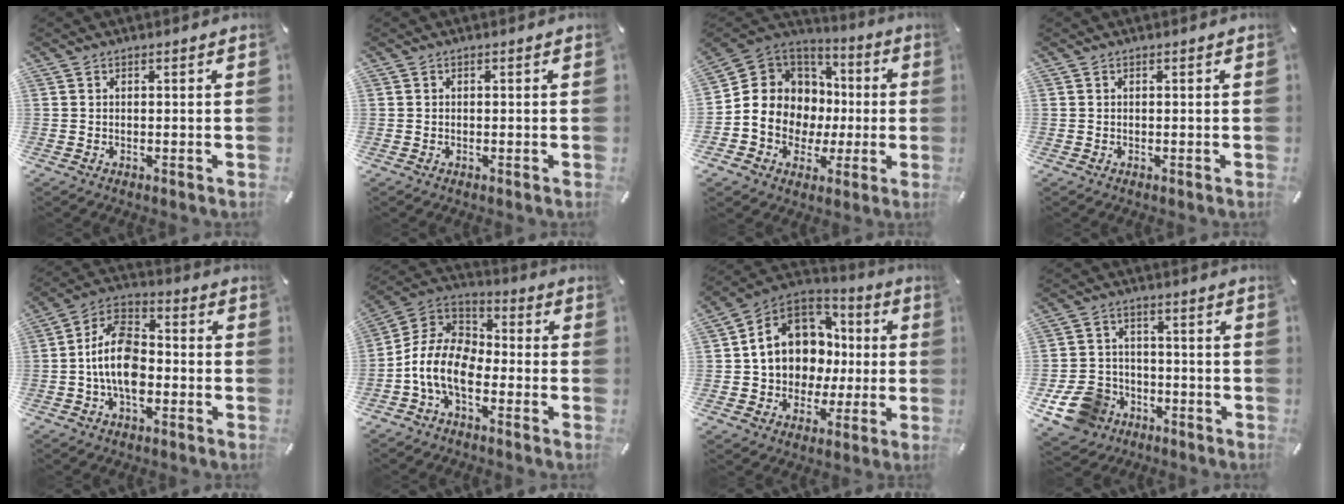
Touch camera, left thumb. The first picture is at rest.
{"total": 0.0}
{"total": 11.5, "force": [-1.0, 11.0, 3.0], "torque": [-0.076, -0.024, -0.008]}
{"total": 0.0}
{"total": 13.0, "force": [-3.0, 8.1, 9.7], "torque": [-0.205, 0.018, -0.054]}
{"total": 12.2, "force": [-6.8, 6.6, 7.7], "torque": [-0.182, 0.012, -0.140]}
{"total": 13.9, "force": [1.6, 12.4, 6.1], "torque": [-0.122, -0.016, 0.038]}
{"total": 11.2, "force": [-5.2, 9.1, 3.9], "torque": [-0.091, 0.032, -0.092]}